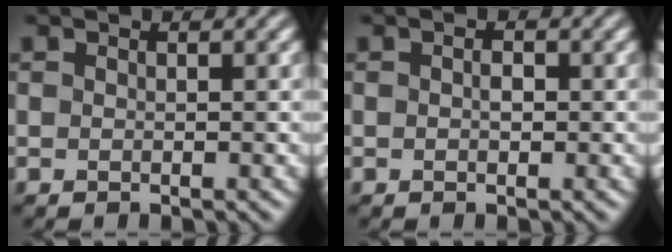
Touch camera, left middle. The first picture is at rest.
{"total": 0.9, "force": [0.0, 0.5, 0.8], "torque": [-0.013, 0.000, -0.001]}